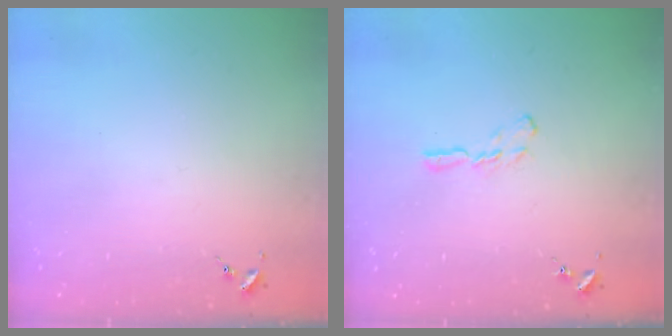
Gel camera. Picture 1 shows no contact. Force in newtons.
{"total": 5.6, "press": 5.5, "slide": 0.4}